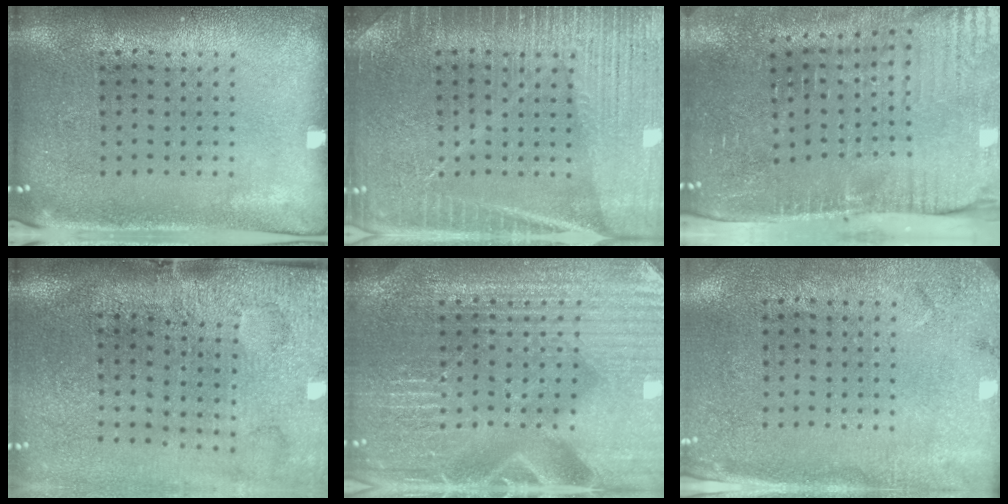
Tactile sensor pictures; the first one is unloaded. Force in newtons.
{"total": 3.7, "press": 3.7, "slide": 0.6}
{"total": 4.8, "press": 4.1, "slide": 2.4}
{"total": 4.4, "press": 3.4, "slide": 2.8}
{"total": 4.9, "press": 4.7, "slide": 1.5}
{"total": 2.7, "press": 2.2, "slide": 1.6}